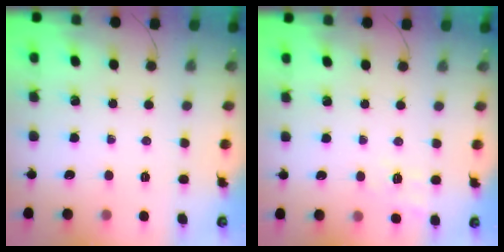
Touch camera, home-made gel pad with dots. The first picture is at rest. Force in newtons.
{"total": 8.2, "press": 7.9, "slide": 2.0}